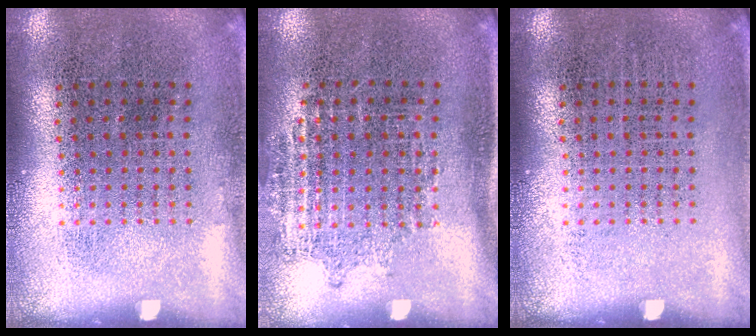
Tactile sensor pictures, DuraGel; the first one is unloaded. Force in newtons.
{"total": 1.1, "press": 0.9, "slide": 0.6}
{"total": 0.0}